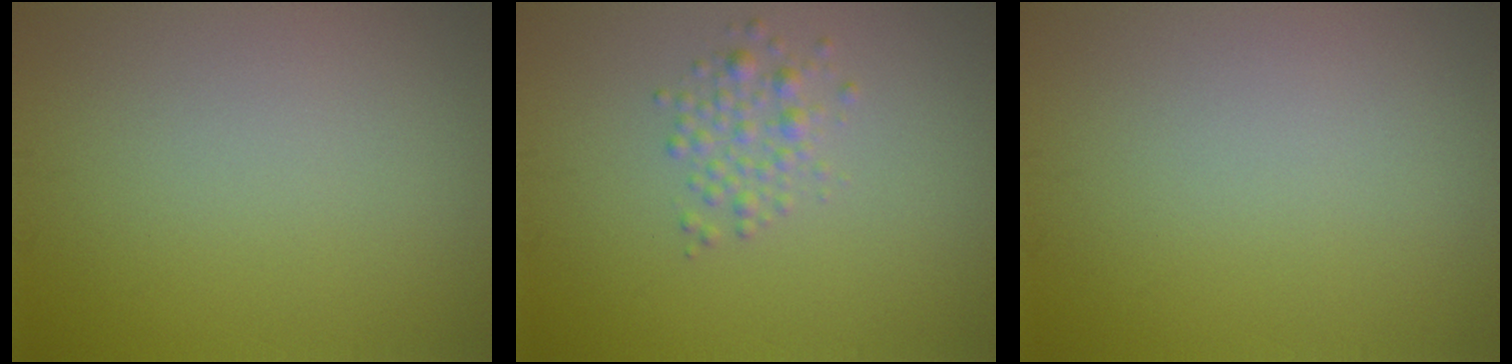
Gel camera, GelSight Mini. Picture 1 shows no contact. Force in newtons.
{"total": 1.9, "press": 1.9, "slide": 0.1}
{"total": 0.0}